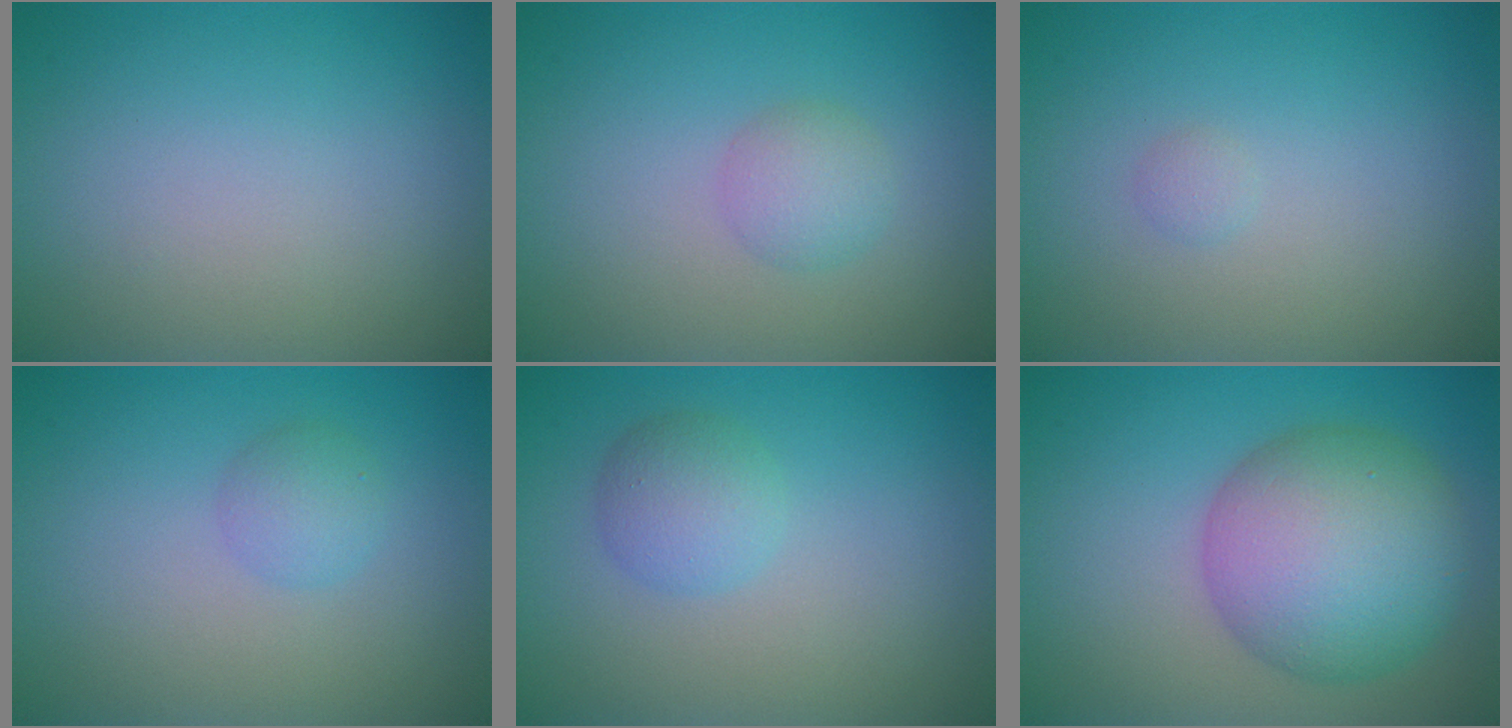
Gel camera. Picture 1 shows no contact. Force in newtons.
{"total": 2.0, "press": 2.0, "slide": 0.2}
{"total": 0.5, "press": 0.5, "slide": 0.0}
{"total": 1.7, "press": 1.7, "slide": 0.1}
{"total": 2.5, "press": 2.5, "slide": 0.1}
{"total": 9.5, "press": 9.5, "slide": 0.3}